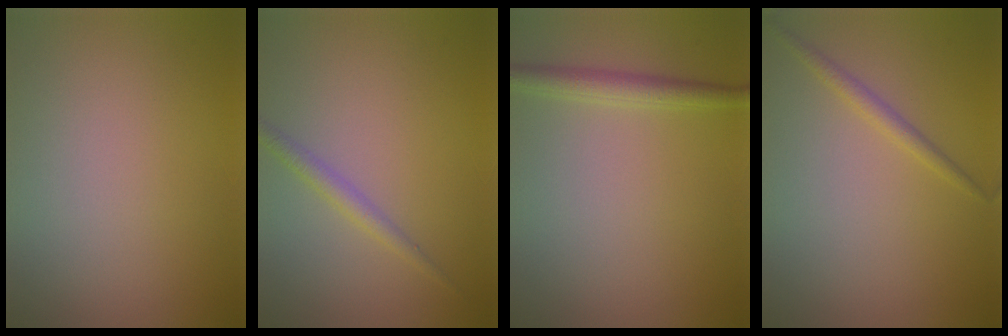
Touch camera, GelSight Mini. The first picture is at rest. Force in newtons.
{"total": 1.6, "press": 1.6, "slide": 0.1}
{"total": 2.2, "press": 2.2, "slide": 0.1}
{"total": 1.3, "press": 1.3, "slide": 0.0}